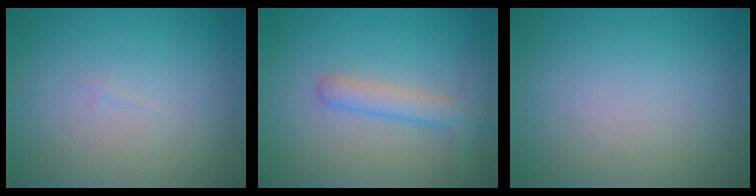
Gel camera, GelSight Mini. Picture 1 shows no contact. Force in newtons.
{"total": 2.7, "press": 2.7, "slide": 0.1}
{"total": 0.0}